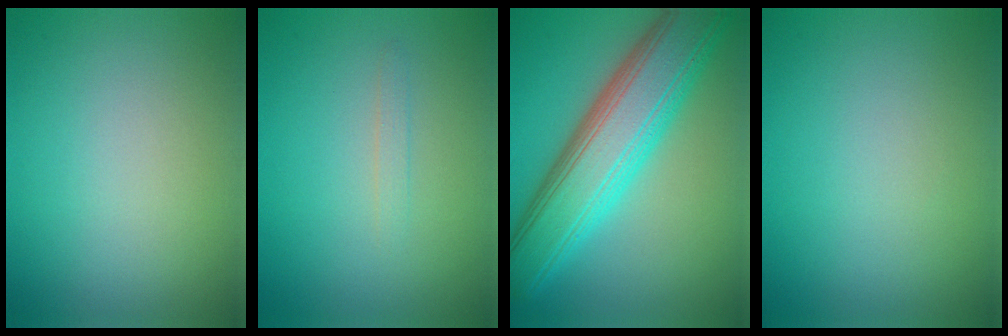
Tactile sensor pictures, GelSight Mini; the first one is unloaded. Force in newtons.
{"total": 0.8, "press": 0.8, "slide": 0.0}
{"total": 10.2, "press": 10.2, "slide": 0.4}
{"total": 0.0}